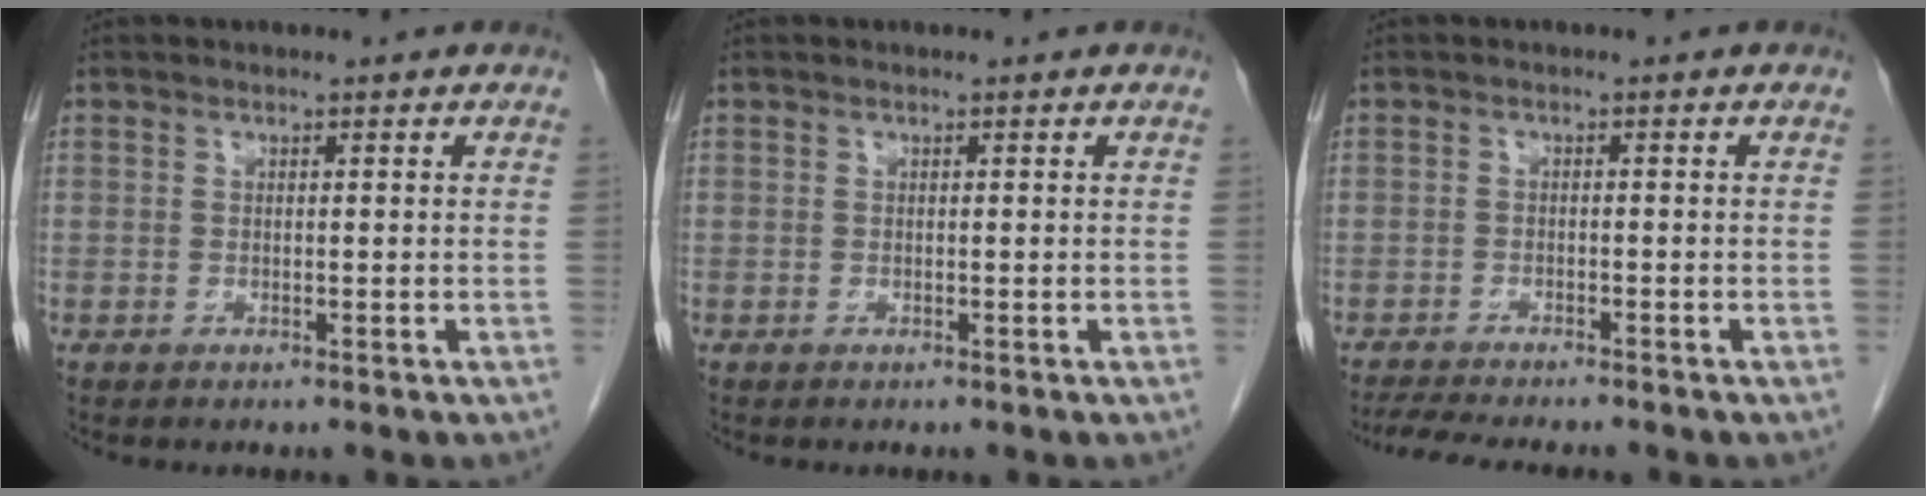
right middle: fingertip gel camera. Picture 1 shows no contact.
{"total": 0.0}
{"total": 7.6, "force": [-6.8, 0.6, 3.5], "torque": [-0.051, -0.014, -0.105]}